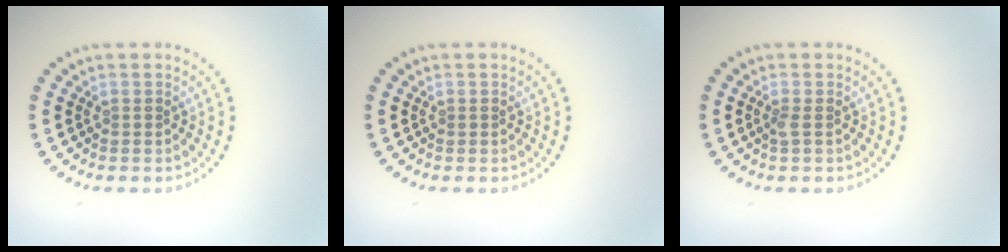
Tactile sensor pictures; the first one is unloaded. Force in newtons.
{"total": 0.0}
{"total": 0.6, "press": 0.6, "slide": 0.3}